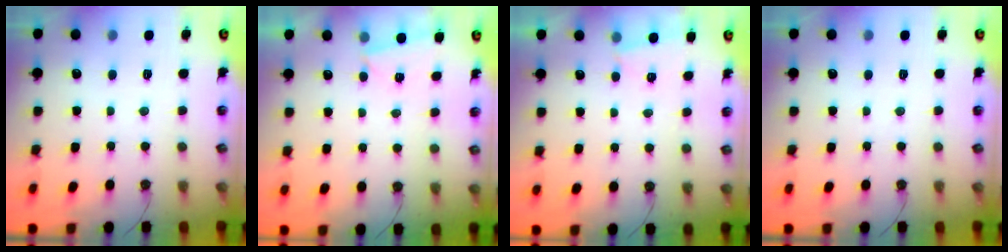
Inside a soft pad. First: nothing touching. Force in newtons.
{"total": 2.5, "press": 1.9, "slide": 1.7}
{"total": 5.0, "press": 0.7, "slide": 5.0}
{"total": 0.0}